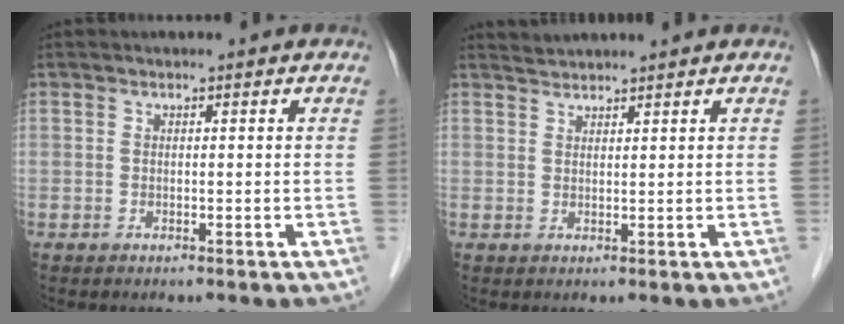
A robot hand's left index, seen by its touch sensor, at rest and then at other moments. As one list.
[{"total": 2.9, "force": [2.8, -0.3, 0.0], "torque": [-0.004, 0.022, 0.058]}]